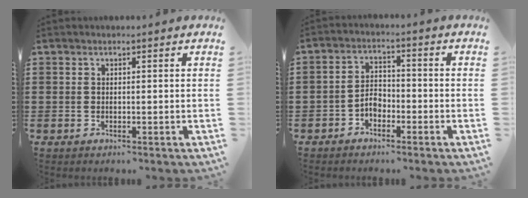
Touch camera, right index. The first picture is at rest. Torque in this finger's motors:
{"motor_torque": [2.14, 0.00, 0.06, -0.01]}